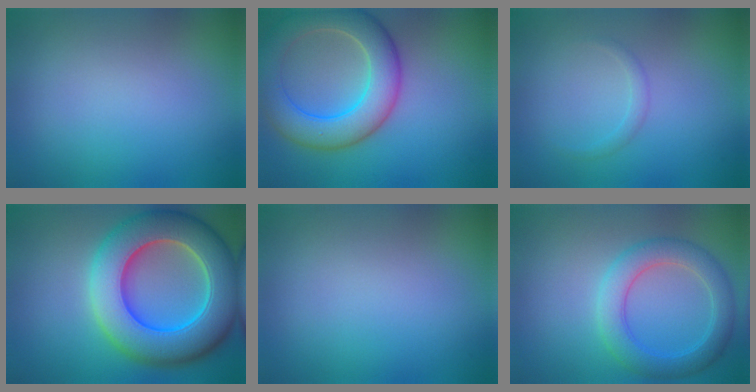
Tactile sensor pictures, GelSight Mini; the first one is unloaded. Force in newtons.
{"total": 7.7, "press": 7.7, "slide": 0.3}
{"total": 0.9, "press": 0.9, "slide": 0.0}
{"total": 12.2, "press": 12.2, "slide": 0.9}
{"total": 0.0}
{"total": 4.4, "press": 4.4, "slide": 0.2}